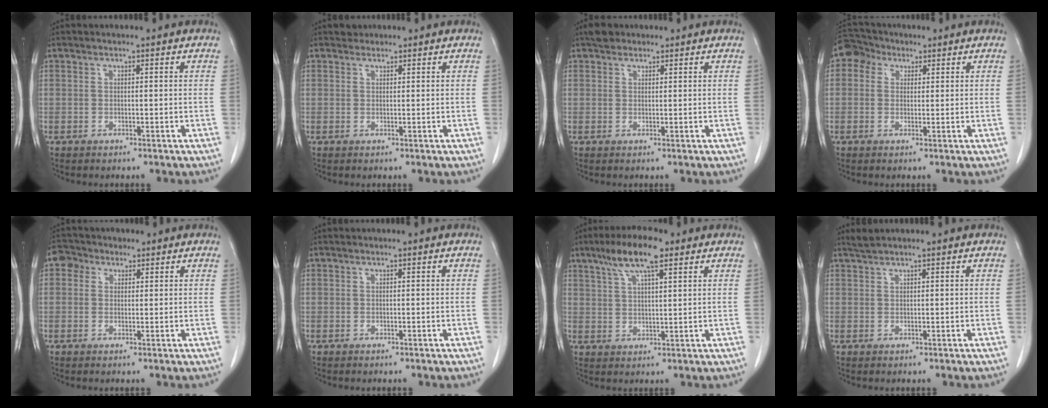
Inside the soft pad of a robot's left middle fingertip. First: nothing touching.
{"total": 1.0, "force": [0.8, 0.5, -0.2], "torque": [0.000, 0.003, 0.012]}
{"total": 2.1, "force": [1.7, 1.2, 0.5], "torque": [-0.011, 0.012, 0.026]}
{"total": 4.0, "force": [1.8, 3.3, 1.4], "torque": [-0.025, 0.018, 0.031]}
{"total": 3.3, "force": [1.5, 2.7, 1.2], "torque": [-0.025, 0.016, 0.027]}
{"total": 0.0}
{"total": 8.3, "force": [5.3, 1.6, 6.2], "torque": [-0.120, 0.015, 0.093]}
{"total": 1.3, "force": [1.2, -0.2, 0.4], "torque": [-0.011, 0.007, 0.031]}